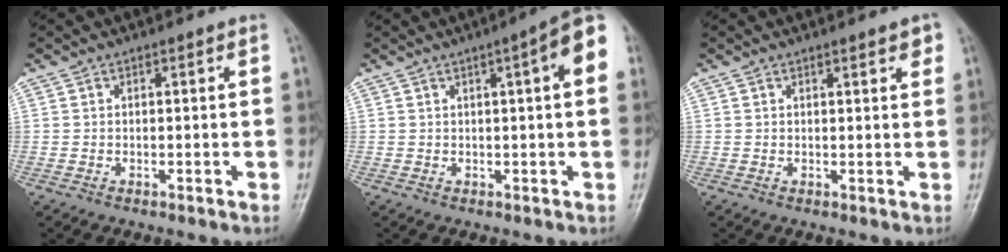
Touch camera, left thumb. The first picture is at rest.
{"total": 8.0, "force": [2.3, 1.4, 7.5], "torque": [-0.095, 0.013, 0.022]}
{"total": 2.3, "force": [1.5, 0.6, 1.6], "torque": [-0.015, -0.006, 0.017]}